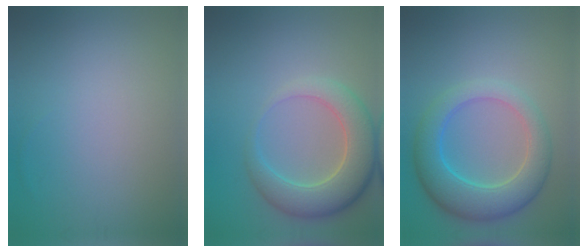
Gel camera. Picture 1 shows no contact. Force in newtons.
{"total": 6.5, "press": 6.5, "slide": 0.6}
{"total": 6.3, "press": 6.3, "slide": 0.4}